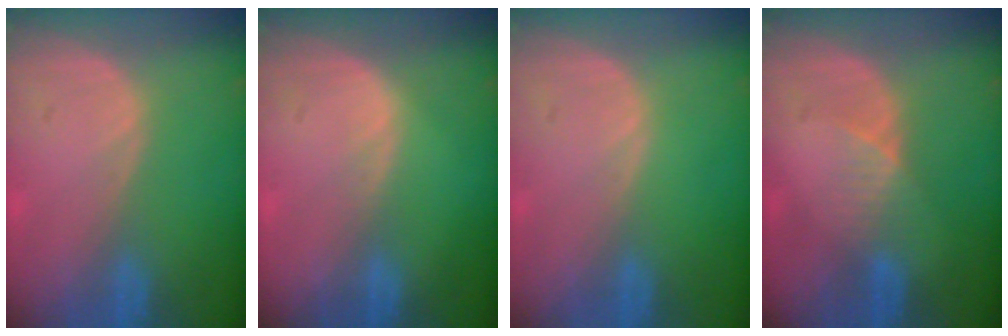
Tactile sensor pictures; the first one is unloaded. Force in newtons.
{"total": 0.6, "press": 0.6, "slide": 0.1}
{"total": 0.0}
{"total": 3.0, "press": 2.6, "slide": 1.5}